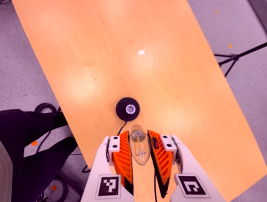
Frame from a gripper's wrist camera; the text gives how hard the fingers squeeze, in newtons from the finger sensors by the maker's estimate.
{"total": 19.4, "left": 21.6, "right": 17.1}